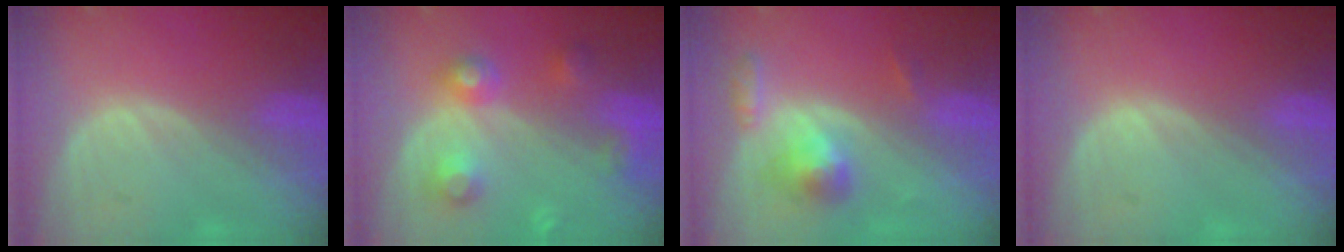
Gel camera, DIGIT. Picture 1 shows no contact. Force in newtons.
{"total": 6.0, "press": 6.0, "slide": 0.2}
{"total": 5.3, "press": 4.9, "slide": 1.9}
{"total": 0.0}